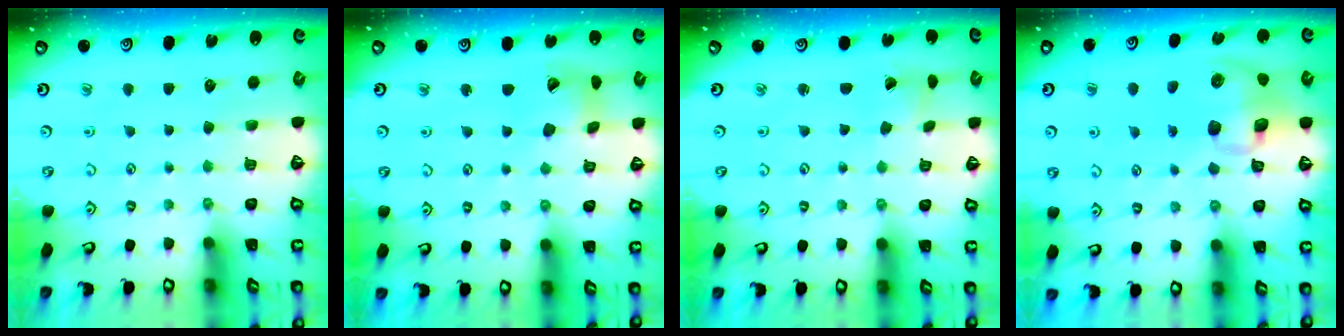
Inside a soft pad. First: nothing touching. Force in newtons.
{"total": 10.4, "press": 10.4, "slide": 1.3}
{"total": 1.1, "press": 1.1, "slide": 0.0}
{"total": 13.5, "press": 13.4, "slide": 1.7}